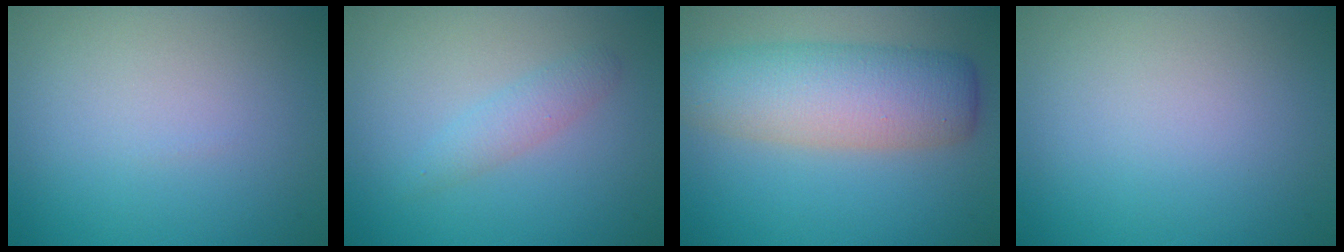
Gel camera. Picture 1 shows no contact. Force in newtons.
{"total": 1.8, "press": 1.8, "slide": 0.0}
{"total": 7.6, "press": 7.6, "slide": 0.3}
{"total": 0.0}